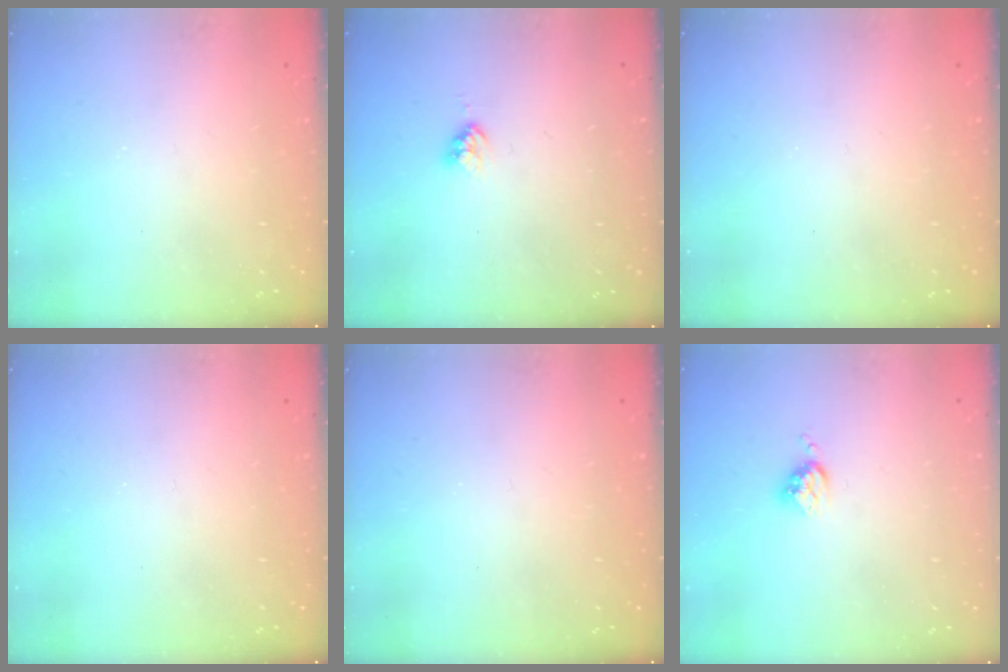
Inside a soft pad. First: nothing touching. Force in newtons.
{"total": 2.4, "press": 2.3, "slide": 0.4}
{"total": 0.0}
{"total": 0.0}
{"total": 0.0}
{"total": 3.7, "press": 3.7, "slide": 0.4}